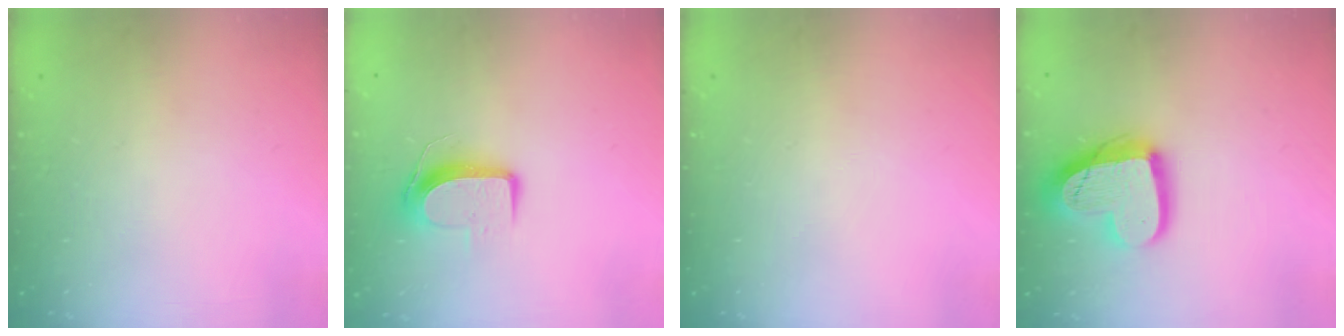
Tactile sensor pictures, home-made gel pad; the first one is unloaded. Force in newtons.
{"total": 9.2, "press": 9.1, "slide": 0.9}
{"total": 0.0}
{"total": 18.3, "press": 18.2, "slide": 1.6}